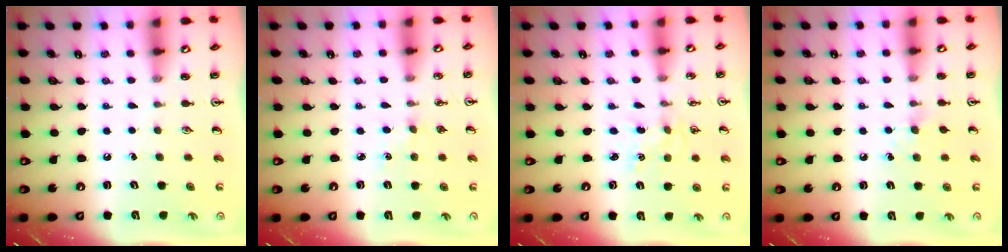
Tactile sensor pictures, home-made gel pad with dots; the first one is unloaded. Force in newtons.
{"total": 1.8, "press": 1.8, "slide": 0.3}
{"total": 0.6, "press": 0.6, "slide": 0.1}
{"total": 4.9, "press": 4.8, "slide": 0.8}